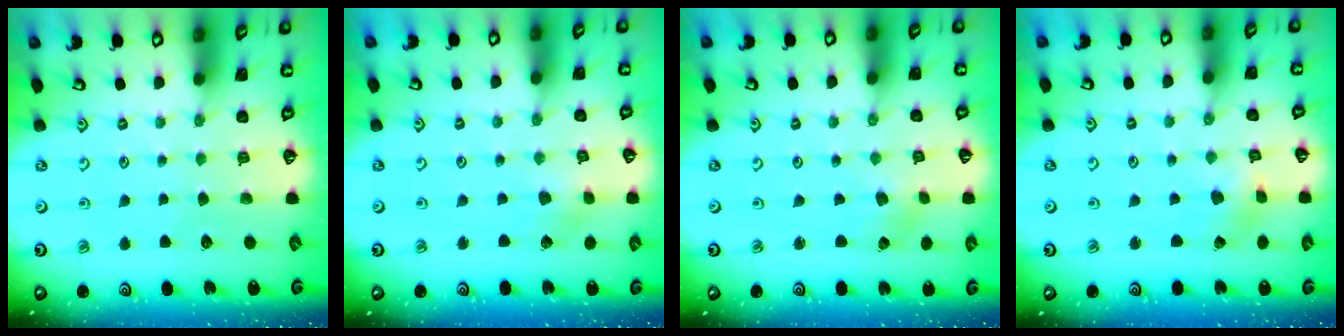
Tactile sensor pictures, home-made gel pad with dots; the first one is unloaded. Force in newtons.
{"total": 2.8, "press": 2.7, "slide": 0.6}
{"total": 2.6, "press": 2.6, "slide": 0.2}
{"total": 1.5, "press": 1.5, "slide": 0.3}